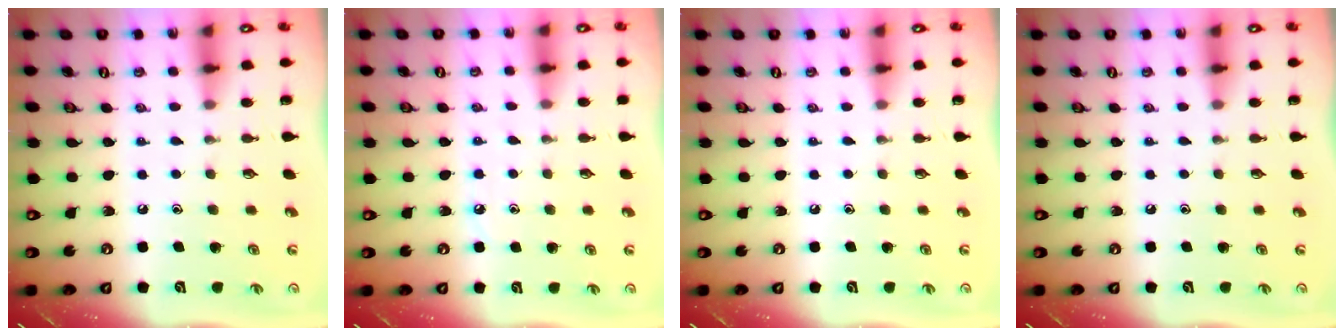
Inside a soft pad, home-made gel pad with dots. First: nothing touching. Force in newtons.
{"total": 3.5, "press": 3.5, "slide": 0.5}
{"total": 0.0}
{"total": 0.0}